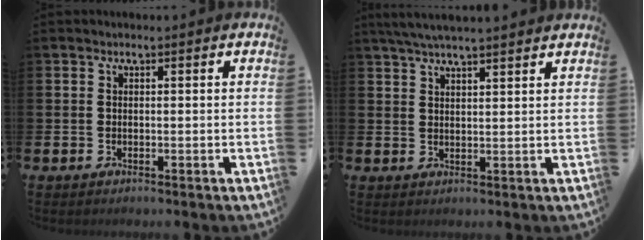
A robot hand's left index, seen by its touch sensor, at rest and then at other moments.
{"total": 4.5, "force": [4.1, 0.2, 1.8], "torque": [-0.047, -0.005, 0.076]}